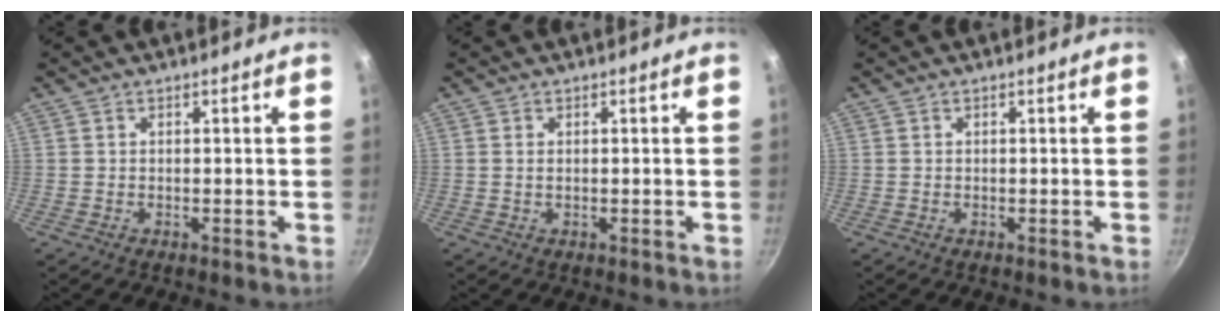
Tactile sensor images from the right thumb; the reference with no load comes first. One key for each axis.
{"total": 0.7, "fx": 0.2, "fy": 0.4, "fz": 0.6, "tx": -0.011, "ty": 0.000, "tz": 0.002}
{"total": 0.0}